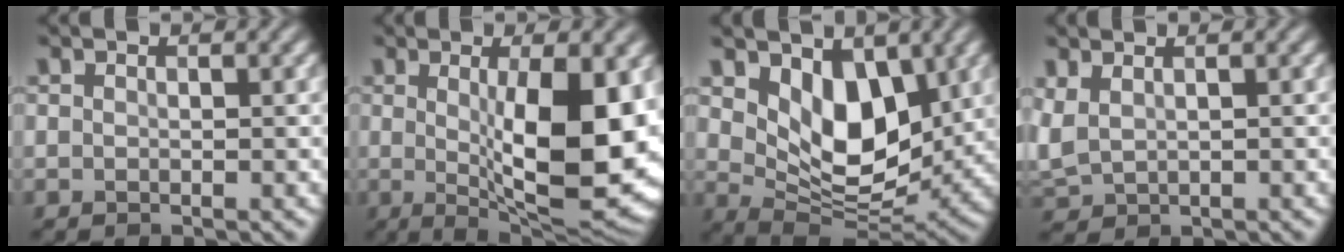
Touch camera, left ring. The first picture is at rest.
{"total": 12.0, "force": [0.2, 3.5, 11.4], "torque": [-0.159, -0.017, 0.012]}
{"total": 7.2, "force": [2.6, 4.3, 5.1], "torque": [-0.095, -0.019, 0.042]}
{"total": 2.4, "force": [1.0, 1.3, 1.7], "torque": [-0.052, 0.004, 0.028]}